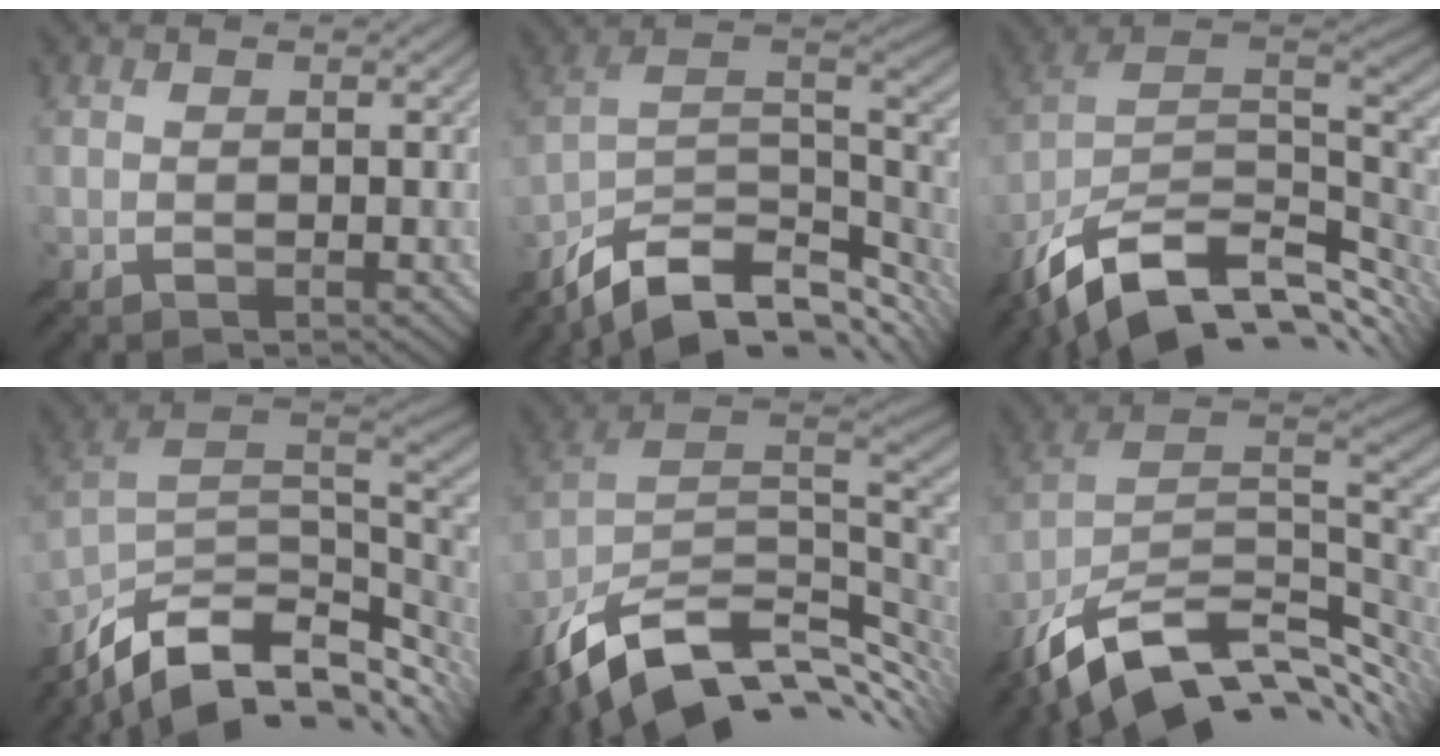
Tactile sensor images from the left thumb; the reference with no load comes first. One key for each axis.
{"total": 14.5, "fx": -8.2, "fy": 7.2, "fz": 9.6, "tx": -0.223, "ty": -0.018, "tz": -0.133}
{"total": 15.4, "fx": -6.6, "fy": 8.2, "fz": 11.3, "tx": -0.249, "ty": -0.025, "tz": -0.114}
{"total": 13.7, "fx": -5.6, "fy": 7.6, "fz": 10.0, "tx": -0.230, "ty": -0.020, "tz": -0.097}
{"total": 14.5, "fx": -5.9, "fy": 7.8, "fz": 10.7, "tx": -0.240, "ty": -0.025, "tz": -0.096}
{"total": 14.9, "fx": -6.1, "fy": 7.7, "fz": 11.2, "tx": -0.247, "ty": -0.022, "tz": -0.104}